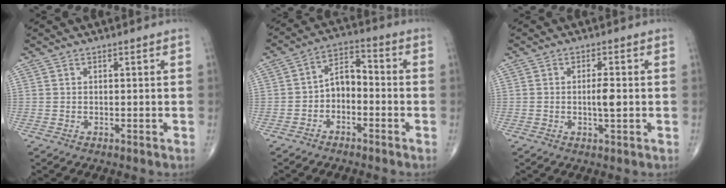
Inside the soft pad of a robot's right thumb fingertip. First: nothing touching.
{"total": 6.3, "force": [-2.0, 4.1, 4.4], "torque": [-0.061, 0.039, -0.049]}
{"total": 3.4, "force": [-0.3, 1.0, 3.2], "torque": [-0.059, -0.002, -0.007]}